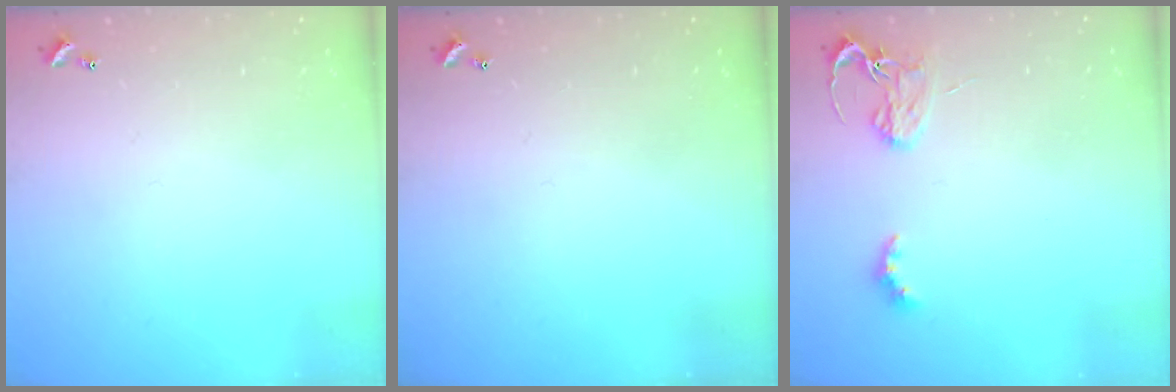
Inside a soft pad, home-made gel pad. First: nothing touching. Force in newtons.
{"total": 0.0}
{"total": 2.9, "press": 2.8, "slide": 0.6}